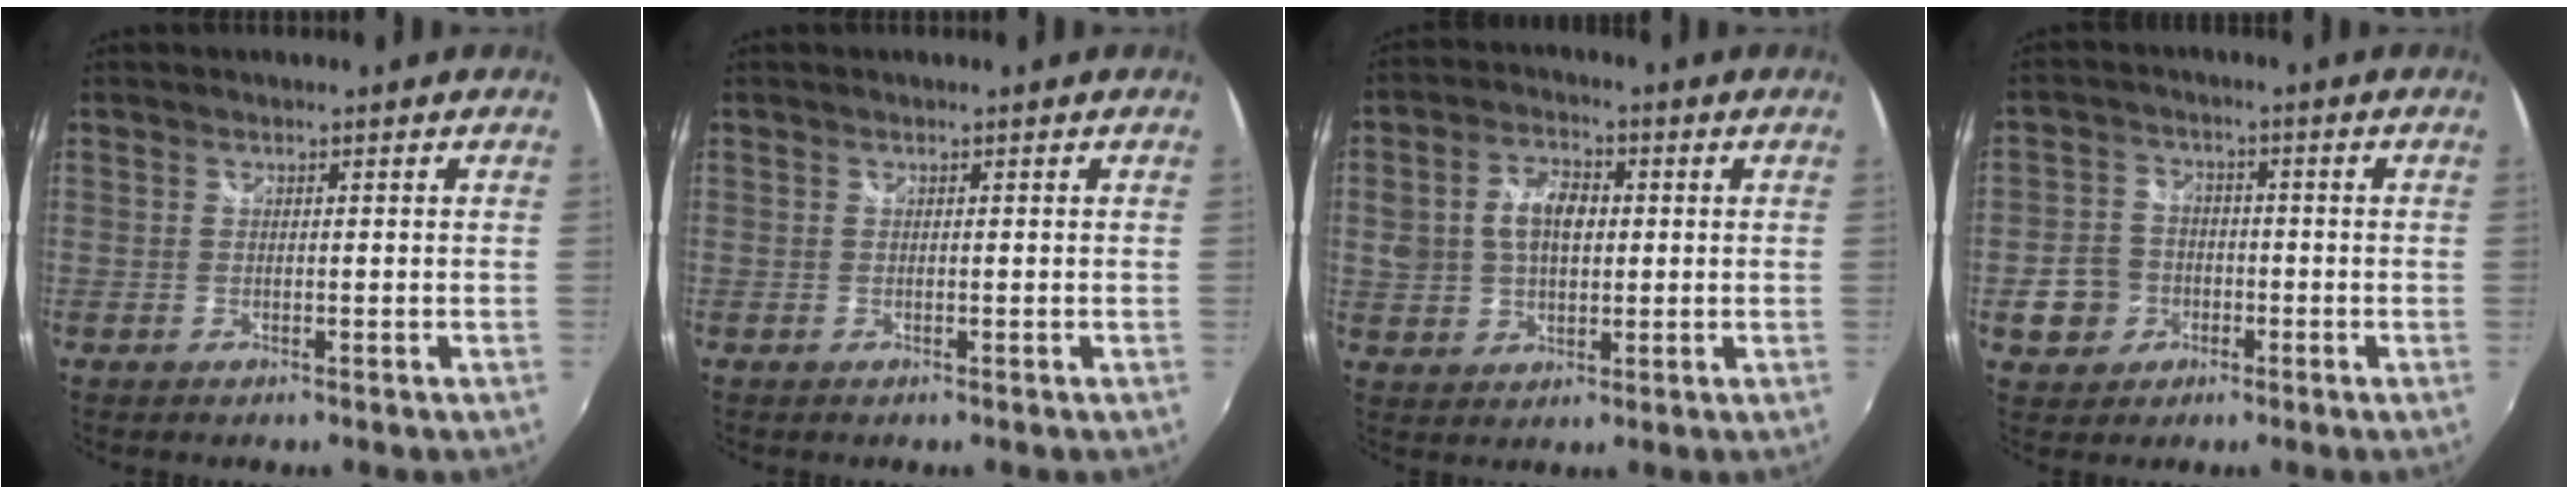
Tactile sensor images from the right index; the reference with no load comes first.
{"total": 0.0}
{"total": 9.3, "force": [1.3, 6.0, 7.0], "torque": [-0.130, 0.016, 0.028]}
{"total": 7.3, "force": [-2.2, 6.7, 1.9], "torque": [-0.052, 0.012, -0.037]}